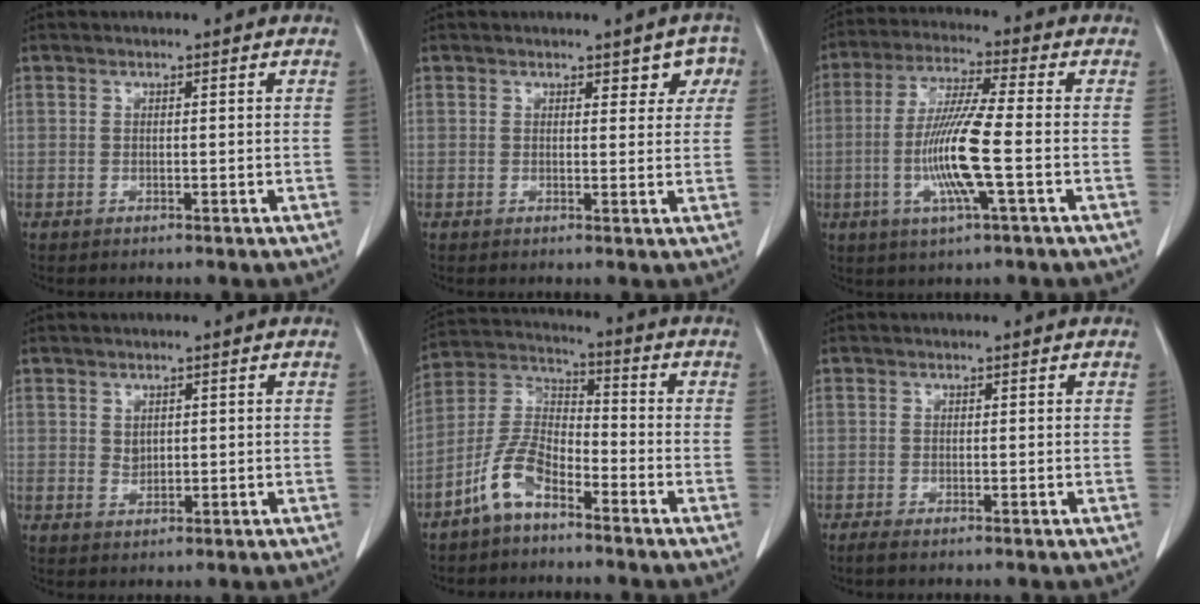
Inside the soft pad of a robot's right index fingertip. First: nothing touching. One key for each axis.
{"total": 3.6, "fx": 2.0, "fy": 2.1, "fz": 2.2, "tx": -0.006, "ty": 0.007, "tz": 0.020}
{"total": 11.3, "fx": -2.3, "fy": -0.1, "fz": 11.0, "tx": -0.217, "ty": -0.009, "tz": -0.049}
{"total": 1.5, "fx": 0.6, "fy": 1.1, "fz": 0.8, "tx": -0.009, "ty": -0.003, "tz": 0.017}
{"total": 8.4, "fx": -5.5, "fy": 3.2, "fz": 5.4, "tx": -0.127, "ty": 0.009, "tz": -0.115}
{"total": 1.3, "fx": -1.0, "fy": 0.1, "fz": 0.8, "tx": -0.019, "ty": -0.005, "tz": -0.018}